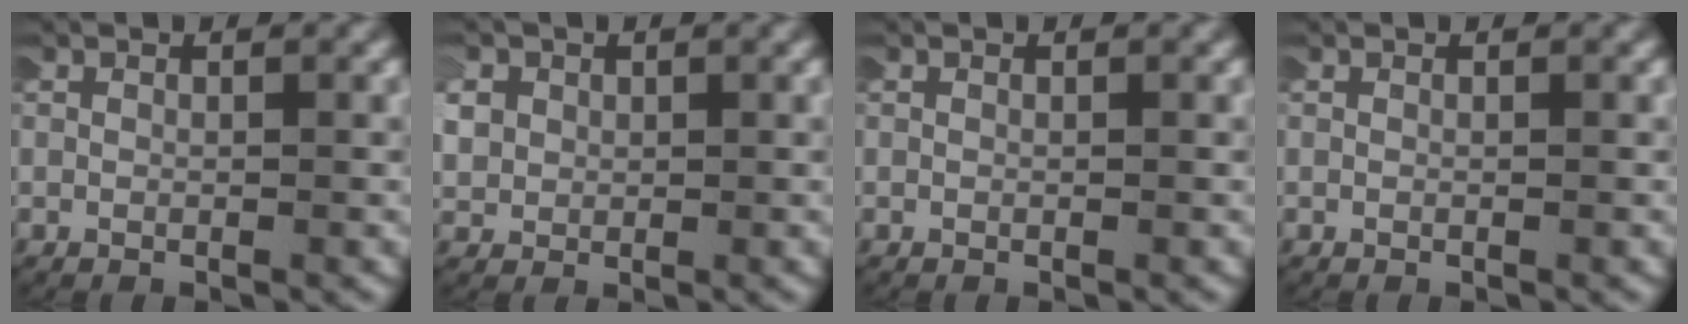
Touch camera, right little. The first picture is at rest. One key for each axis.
{"total": 2.9, "fx": 0.6, "fy": 2.5, "fz": 1.2, "tx": -0.047, "ty": -0.002, "tz": 0.013}
{"total": 0.0}
{"total": 0.0}